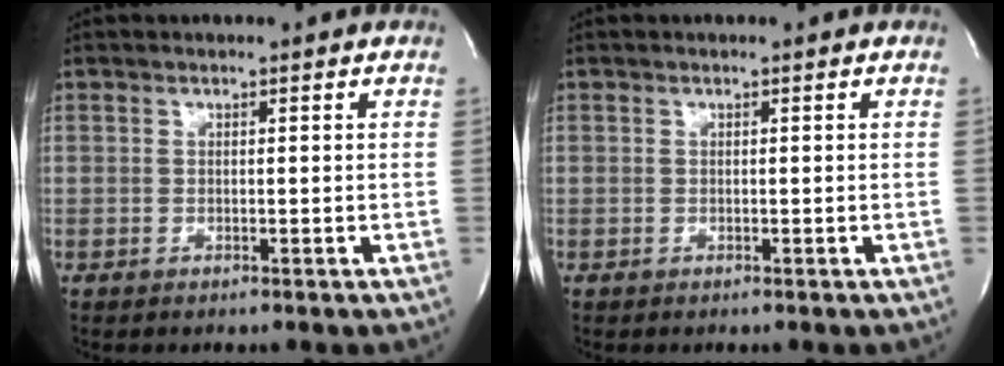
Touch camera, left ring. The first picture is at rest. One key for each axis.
{"total": 0.0}